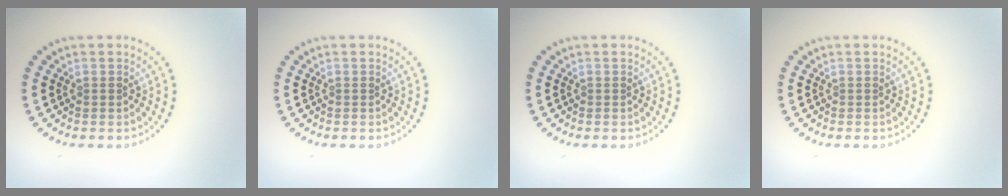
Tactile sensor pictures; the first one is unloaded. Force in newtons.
{"total": 0.0}
{"total": 0.0}
{"total": 0.0}